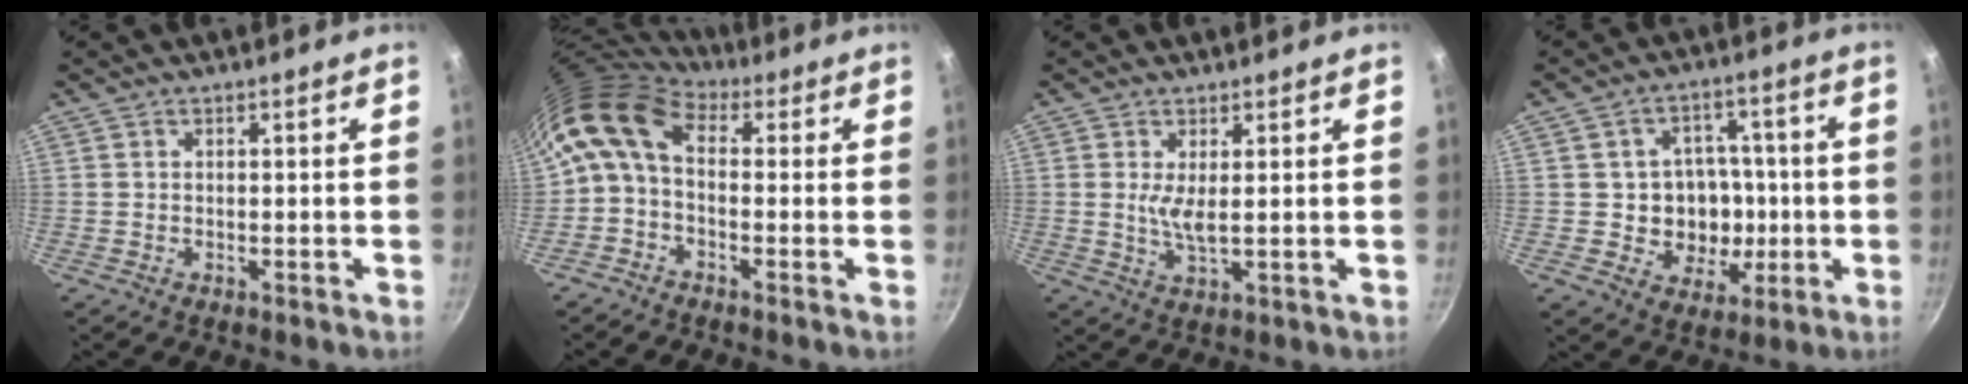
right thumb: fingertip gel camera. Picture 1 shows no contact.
{"total": 9.4, "force": [1.0, 5.9, 7.2], "torque": [-0.141, 0.029, -0.001]}
{"total": 3.7, "force": [0.8, 0.8, 3.5], "torque": [-0.073, -0.015, 0.018]}
{"total": 11.1, "force": [-0.9, 9.9, 4.9], "torque": [-0.025, 0.010, -0.007]}